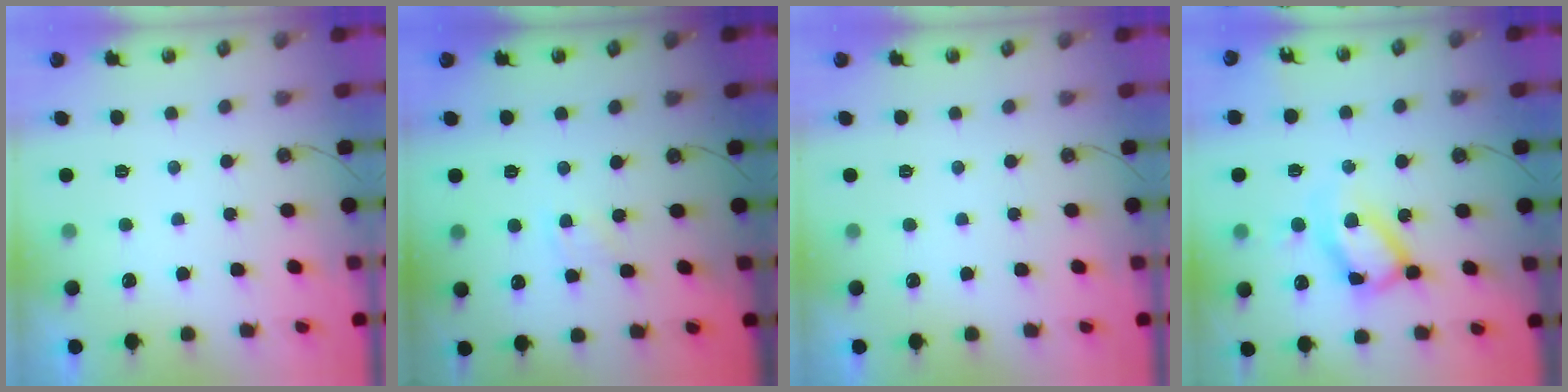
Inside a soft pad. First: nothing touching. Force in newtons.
{"total": 4.1, "press": 4.1, "slide": 0.5}
{"total": 0.0}
{"total": 12.8, "press": 12.8, "slide": 1.5}